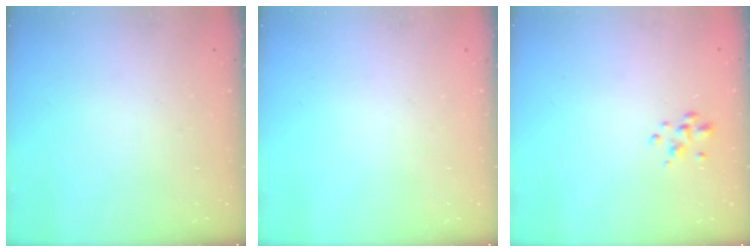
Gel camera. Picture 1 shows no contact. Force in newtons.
{"total": 0.0}
{"total": 2.1, "press": 2.1, "slide": 0.1}